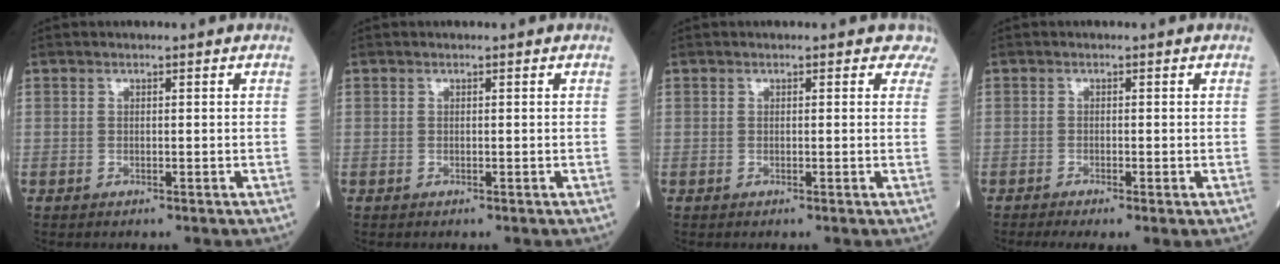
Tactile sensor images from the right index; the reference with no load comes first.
{"total": 0.0}
{"total": 1.9, "force": [1.4, 1.2, 0.4], "torque": [0.016, -0.004, -0.003]}
{"total": 2.9, "force": [-1.8, 0.4, 2.3], "torque": [-0.037, -0.009, -0.029]}